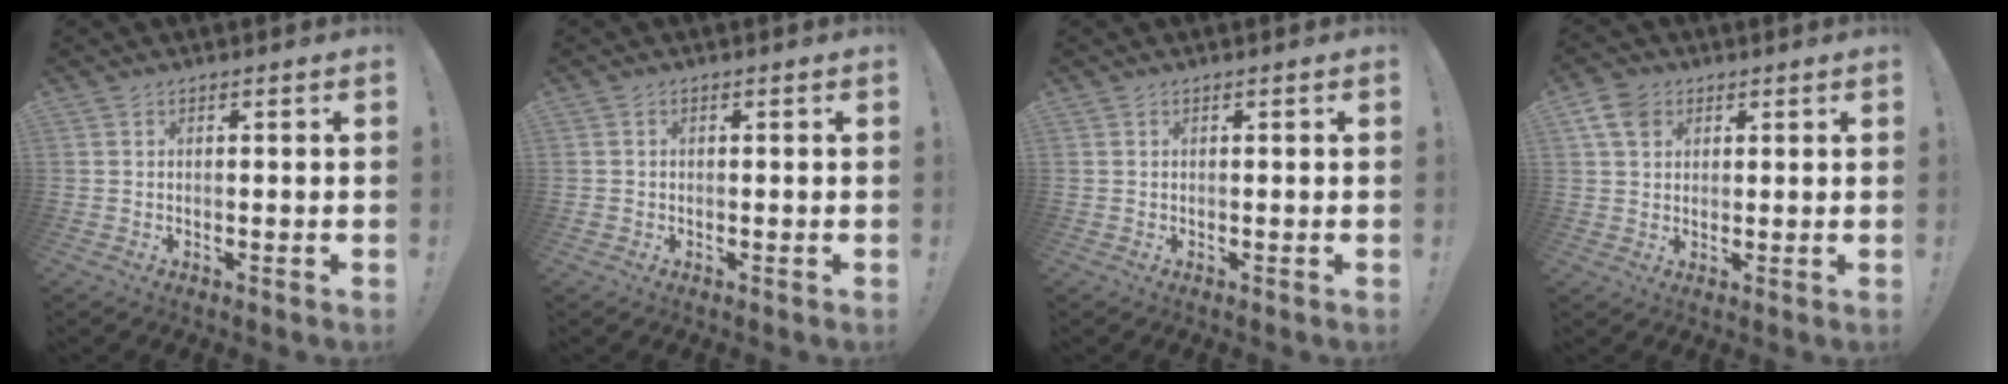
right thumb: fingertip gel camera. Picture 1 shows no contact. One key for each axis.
{"total": 0.8, "fx": -0.3, "fy": 0.7, "fz": 0.2, "tx": -0.003, "ty": 0.001, "tz": -0.005}
{"total": 0.0}
{"total": 7.8, "fx": 3.6, "fy": 5.8, "fz": 3.7, "tx": -0.067, "ty": -0.006, "tz": 0.075}